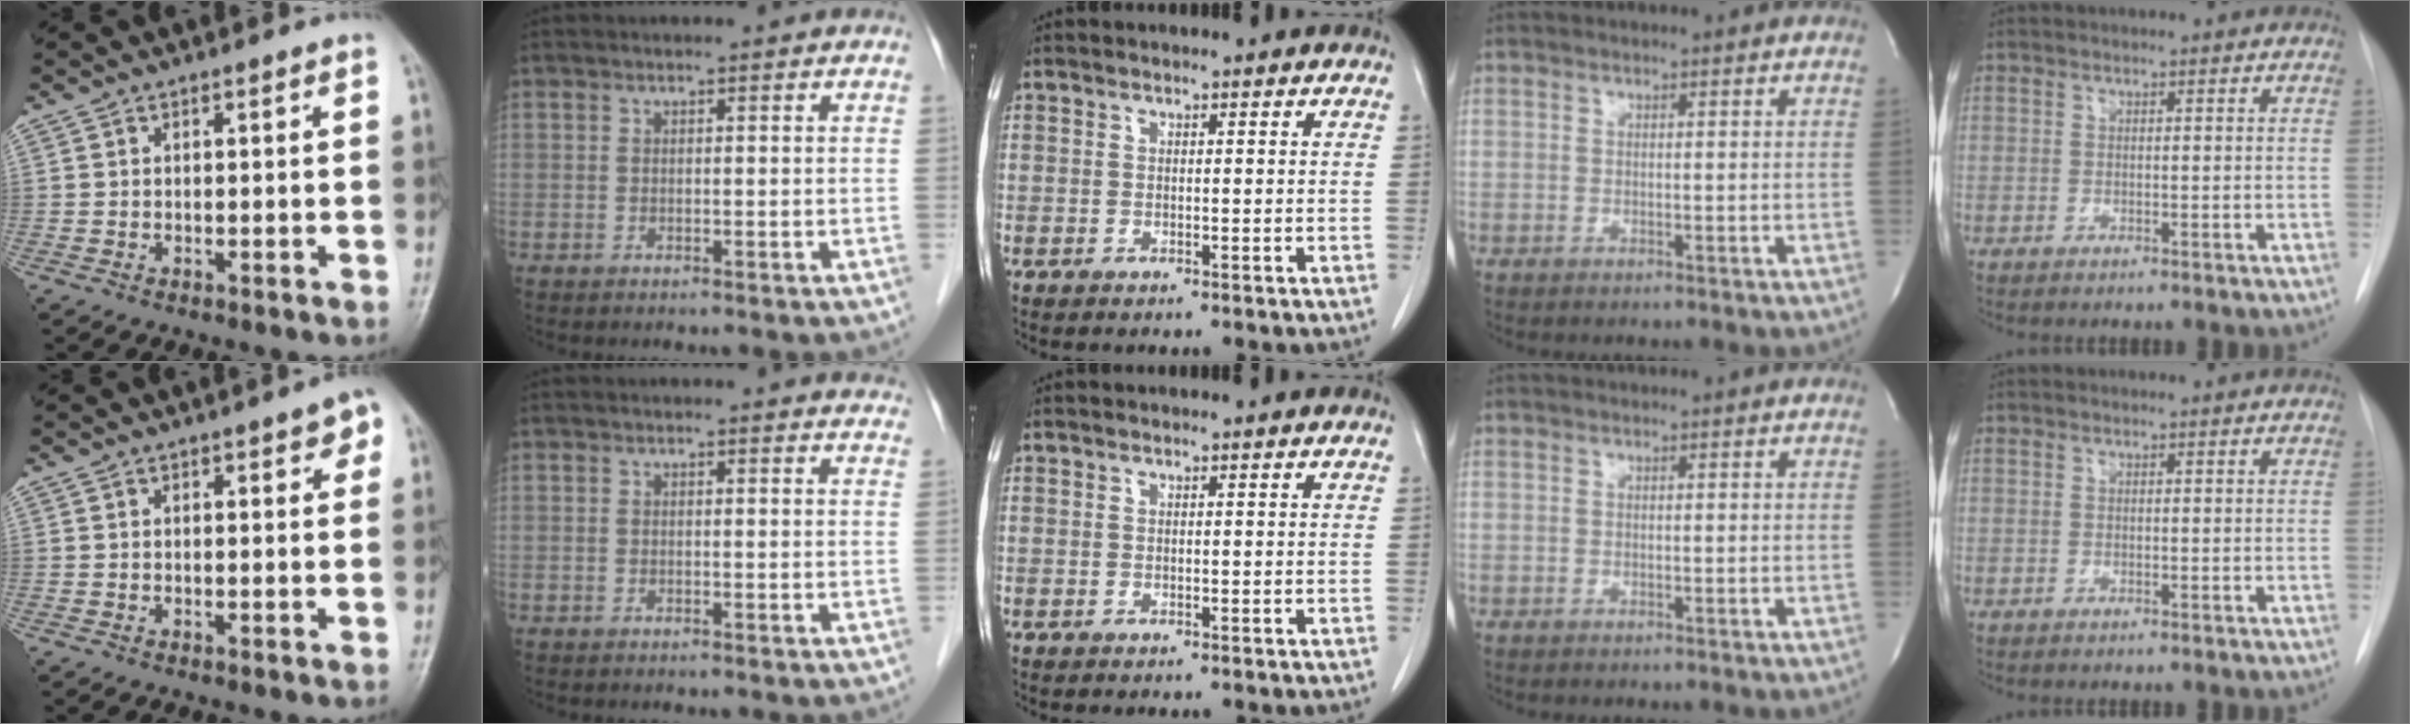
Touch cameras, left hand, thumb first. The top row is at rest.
{"thumb": {"total": 3.6, "force": [1.6, 1.4, 2.9], "torque": [-0.022, 0.000, 0.013]}, "index": {"total": 4.2, "force": [4.0, 0.9, 0.8], "torque": [-0.001, -0.004, 0.022]}}